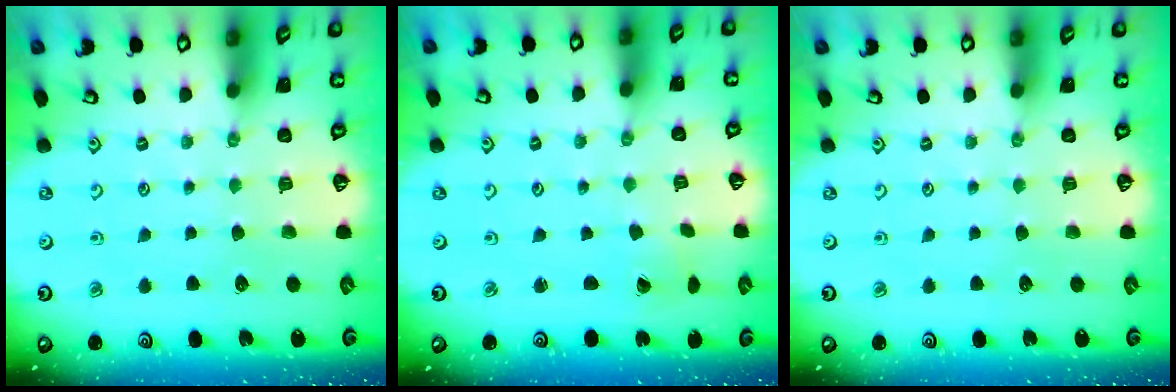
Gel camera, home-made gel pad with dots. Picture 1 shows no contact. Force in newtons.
{"total": 0.7, "press": 0.7, "slide": 0.0}
{"total": 0.0}